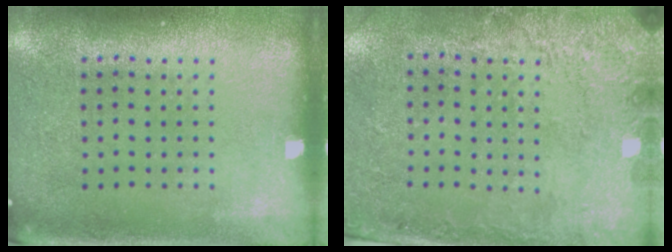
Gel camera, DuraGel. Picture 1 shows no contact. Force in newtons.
{"total": 2.8, "press": 2.0, "slide": 1.9}